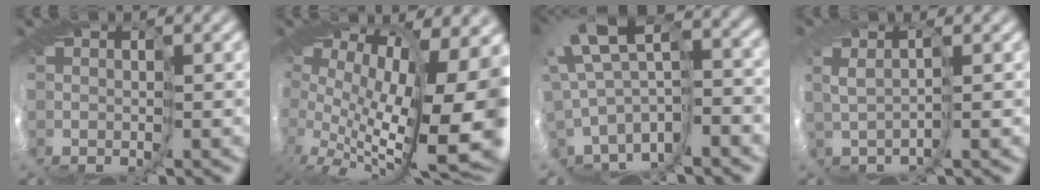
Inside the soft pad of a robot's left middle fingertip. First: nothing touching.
{"total": 13.8, "force": [1.0, 6.6, 12.0], "torque": [-0.174, -0.021, 0.036]}
{"total": 5.4, "force": [-0.6, 2.0, 5.0], "torque": [-0.117, 0.022, -0.002]}
{"total": 1.6, "force": [1.0, -1.1, -0.3], "torque": [0.017, 0.023, 0.014]}